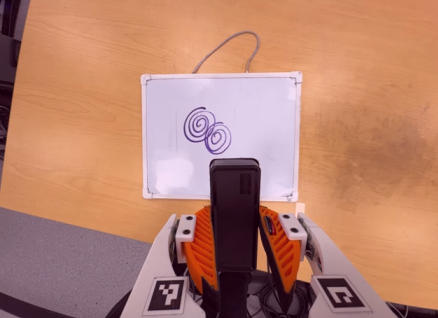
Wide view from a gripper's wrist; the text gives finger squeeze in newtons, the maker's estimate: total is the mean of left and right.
{"total": 3.2, "left": 1.9, "right": 4.6}